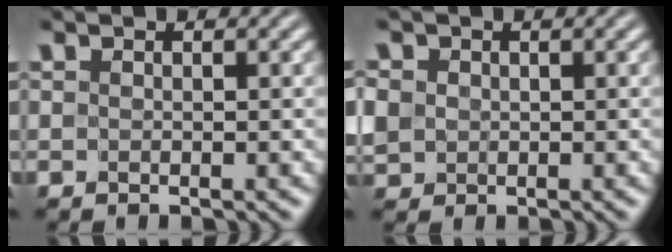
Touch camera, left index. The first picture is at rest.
{"total": 2.9, "force": [0.3, 2.7, 1.0], "torque": [-0.039, 0.016, 0.002]}